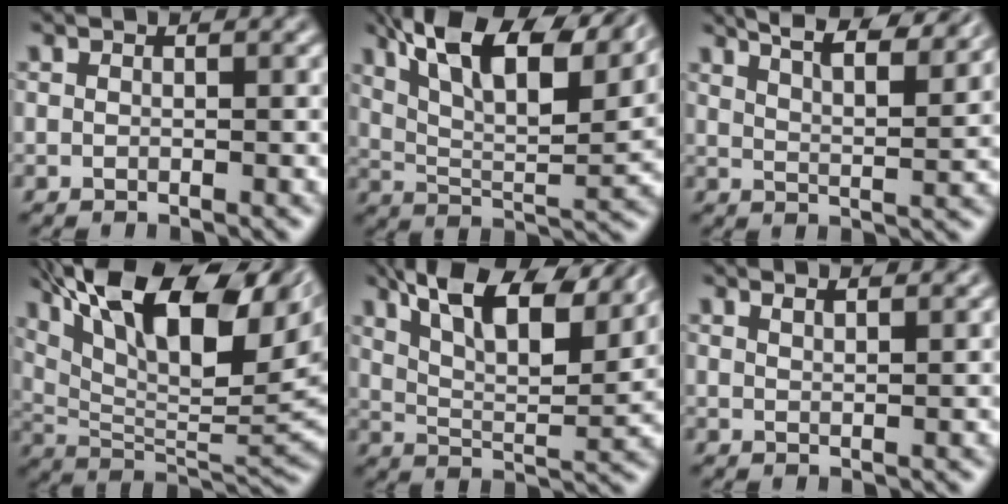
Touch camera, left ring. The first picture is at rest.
{"total": 14.1, "force": [8.7, 4.7, 10.1], "torque": [-0.186, 0.032, 0.136]}
{"total": 10.4, "force": [8.1, 2.8, 5.9], "torque": [-0.092, 0.028, 0.086]}
{"total": 15.6, "force": [7.1, 6.2, 12.4], "torque": [-0.231, 0.037, 0.129]}
{"total": 12.7, "force": [8.1, 4.2, 8.8], "torque": [-0.156, 0.026, 0.125]}
{"total": 2.4, "force": [1.8, 0.9, 1.3], "torque": [-0.004, 0.016, 0.015]}